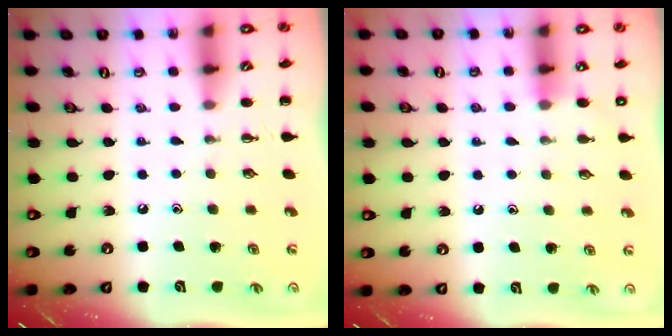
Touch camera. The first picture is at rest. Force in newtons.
{"total": 4.8, "press": 4.5, "slide": 1.6}